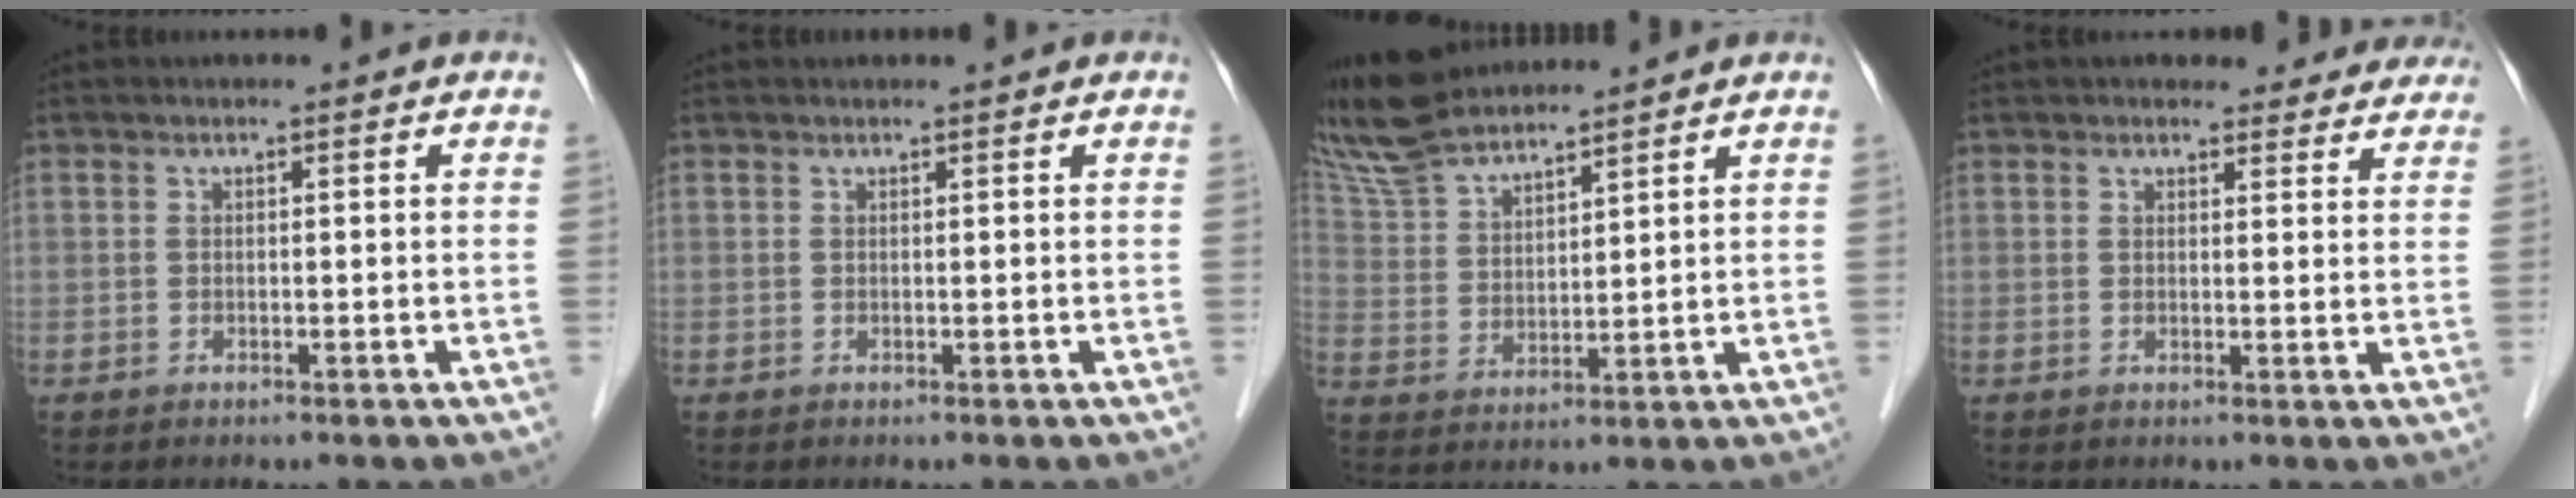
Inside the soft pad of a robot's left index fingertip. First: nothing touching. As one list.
[{"total": 1.0, "force": [1.0, 0.1, 0.2], "torque": [-0.004, 0.016, 0.016]}, {"total": 10.3, "force": [9.7, 1.7, 2.9], "torque": [-0.076, 0.023, 0.201]}, {"total": 9.6, "force": [8.9, 3.0, 2.0], "torque": [0.011, 0.001, 0.079]}]